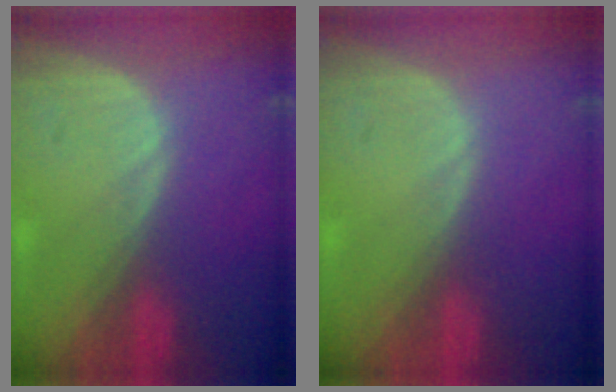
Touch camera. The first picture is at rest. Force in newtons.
{"total": 0.0}